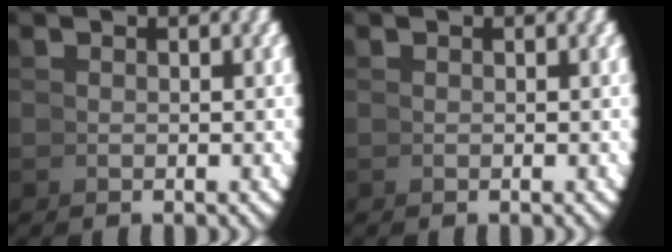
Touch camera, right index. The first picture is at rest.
{"total": 0.0}